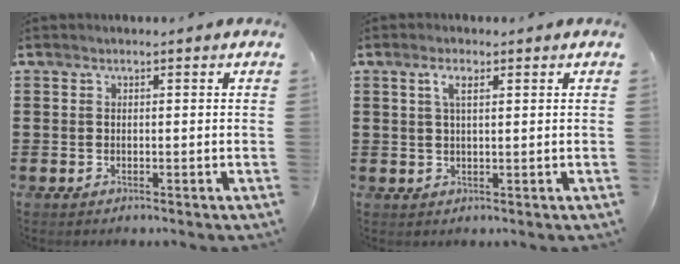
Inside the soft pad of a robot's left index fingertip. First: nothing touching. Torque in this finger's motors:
{"motor_torque": [1.15, -0.05, 0.32, 0.04]}